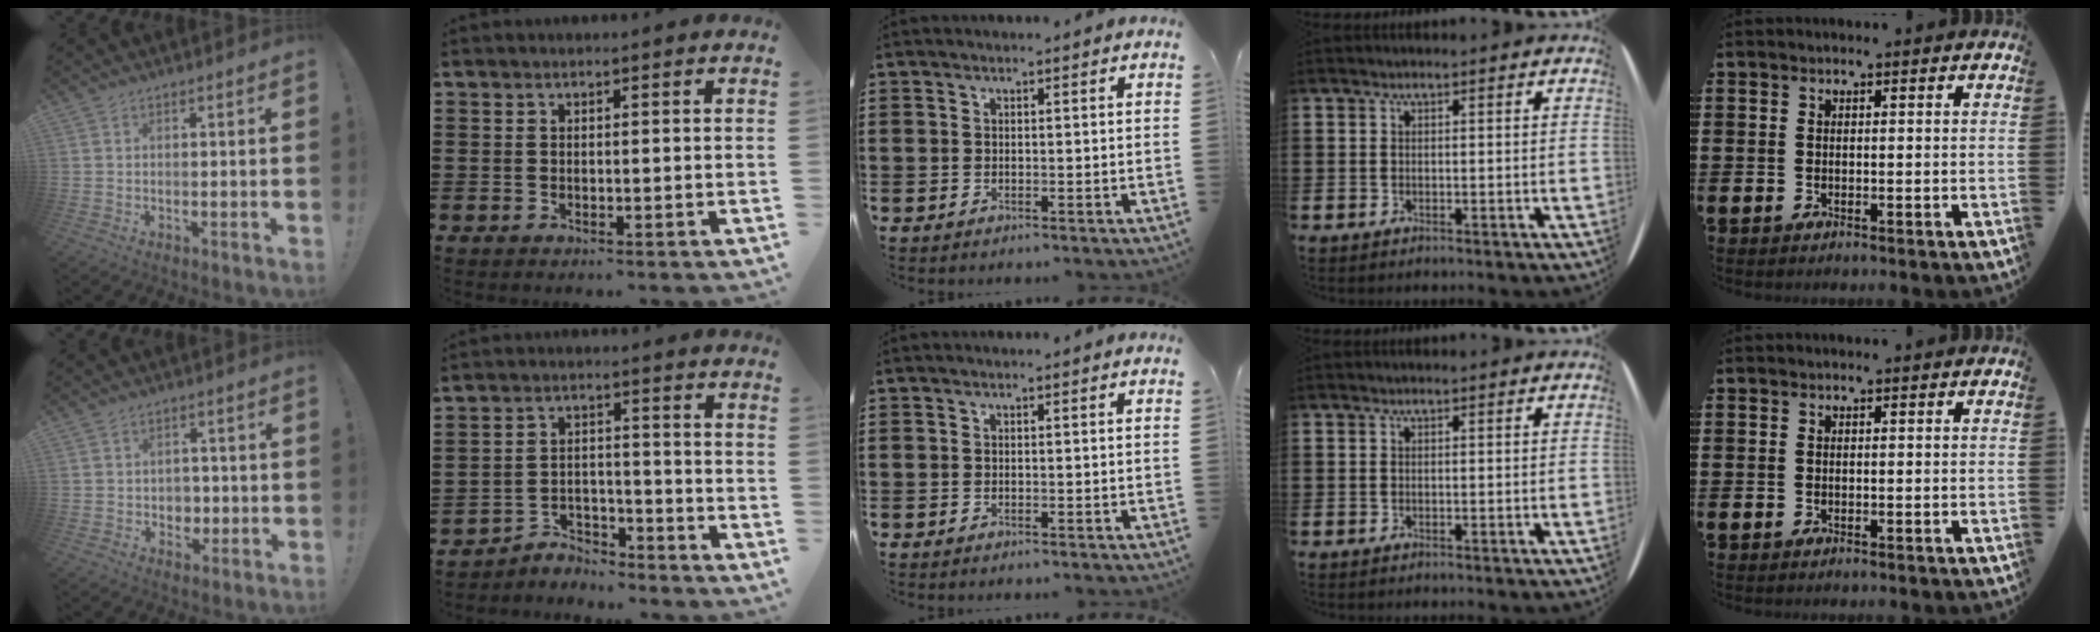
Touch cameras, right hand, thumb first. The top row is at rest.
{"thumb": {"total": 4.4, "force": [0.2, 4.2, 1.1], "torque": [-0.006, -0.006, 0.005]}, "index": {"total": 4.2, "force": [-4.1, 0.8, 0.3], "torque": [-0.012, 0.006, -0.085]}}